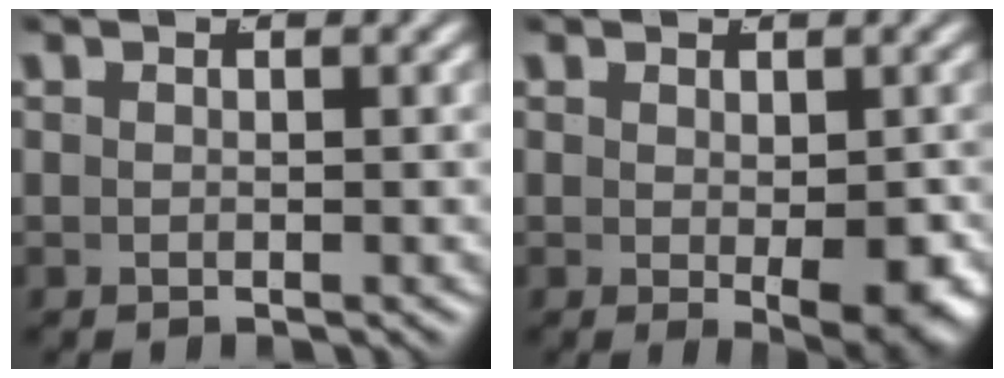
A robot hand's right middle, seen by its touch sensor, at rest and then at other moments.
{"total": 3.5, "force": [-0.6, 1.0, 3.3], "torque": [-0.034, -0.021, 0.001]}